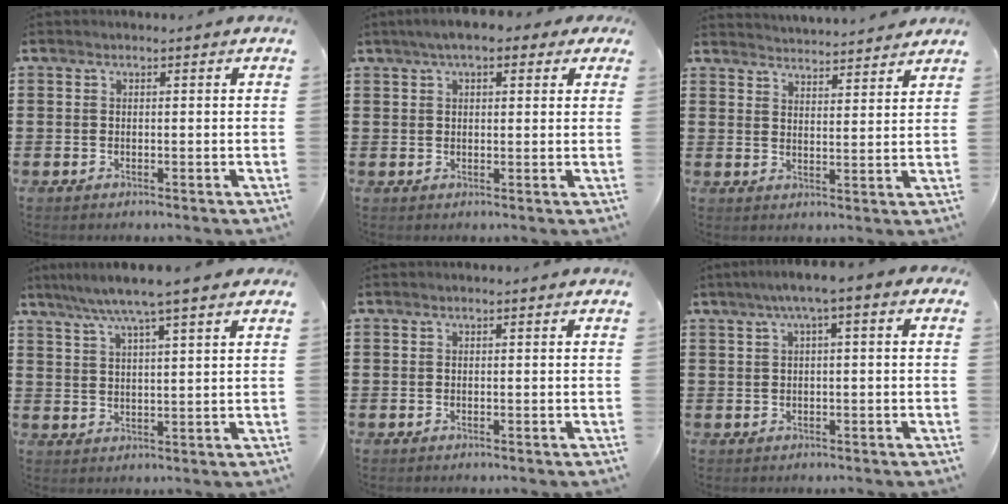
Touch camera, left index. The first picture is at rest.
{"total": 4.5, "force": [3.1, 1.6, 2.8], "torque": [-0.065, 0.009, 0.054]}
{"total": 3.7, "force": [3.7, -0.3, -0.3], "torque": [-0.008, -0.022, 0.066]}
{"total": 5.8, "force": [4.4, -0.2, 3.7], "torque": [-0.085, -0.013, 0.075]}
{"total": 0.0}
{"total": 2.9, "force": [-0.1, 0.2, 2.9], "torque": [-0.052, 0.003, -0.006]}